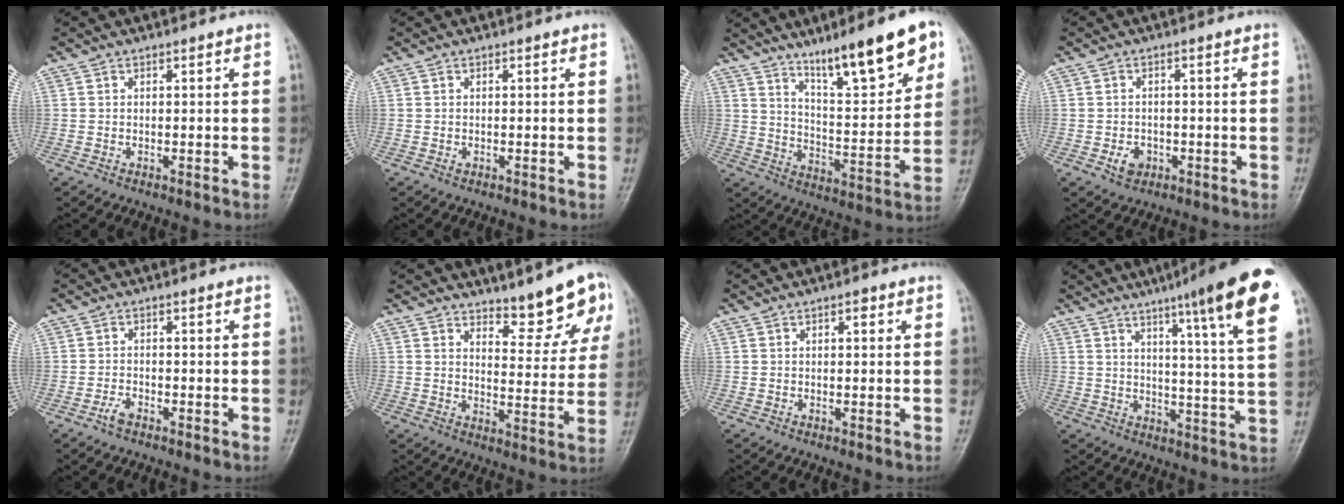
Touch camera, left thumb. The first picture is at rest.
{"total": 0.5, "force": [-0.1, 0.3, 0.4], "torque": [-0.005, 0.004, -0.001]}
{"total": 17.6, "force": [11.0, 3.9, 13.2], "torque": [-0.172, -0.055, 0.181]}
{"total": 3.4, "force": [-1.3, 2.6, 1.7], "torque": [-0.019, 0.007, -0.018]}
{"total": 2.0, "force": [-1.5, 0.8, 1.1], "torque": [-0.027, 0.009, -0.030]}
{"total": 9.5, "force": [7.1, 2.8, 5.6], "torque": [-0.040, -0.056, 0.101]}
{"total": 1.3, "force": [0.5, 0.6, 1.1], "torque": [-0.013, 0.002, 0.003]}
{"total": 17.9, "force": [9.9, 1.3, 14.8], "torque": [-0.195, -0.040, 0.124]}